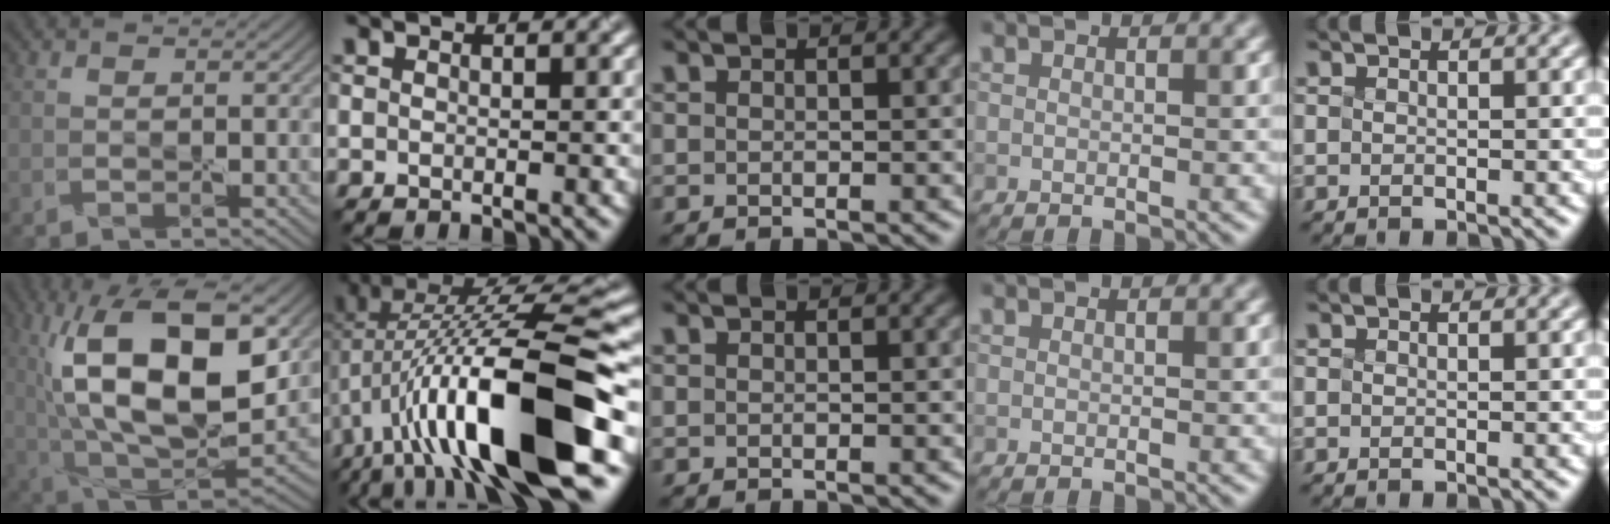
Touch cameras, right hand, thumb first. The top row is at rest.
{"thumb": {"total": 19.2, "force": [4.5, 9.0, 16.3], "torque": [-0.313, 0.016, 0.076]}, "index": {"total": 14.9, "force": [-3.8, 4.1, 13.8], "torque": [-0.237, 0.016, -0.061]}}